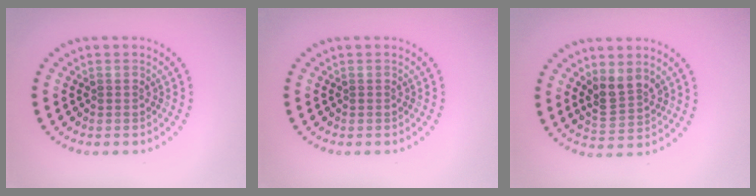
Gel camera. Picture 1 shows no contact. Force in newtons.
{"total": 0.0}
{"total": 2.7, "press": 2.5, "slide": 1.1}